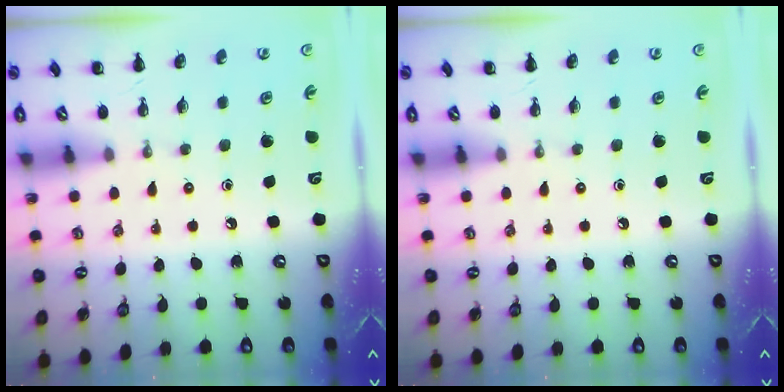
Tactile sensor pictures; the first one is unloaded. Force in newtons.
{"total": 0.0}